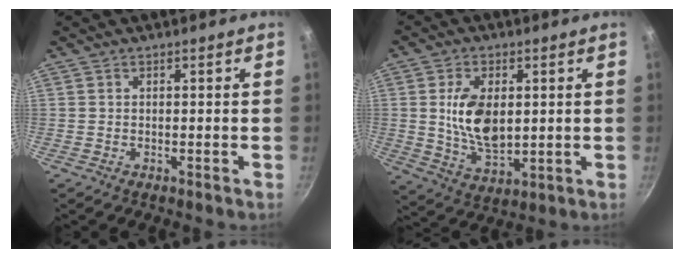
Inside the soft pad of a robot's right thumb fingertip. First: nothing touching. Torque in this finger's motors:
{"motor_torque": [1.80, 1.69, 1.80, -0.43, 0.14]}